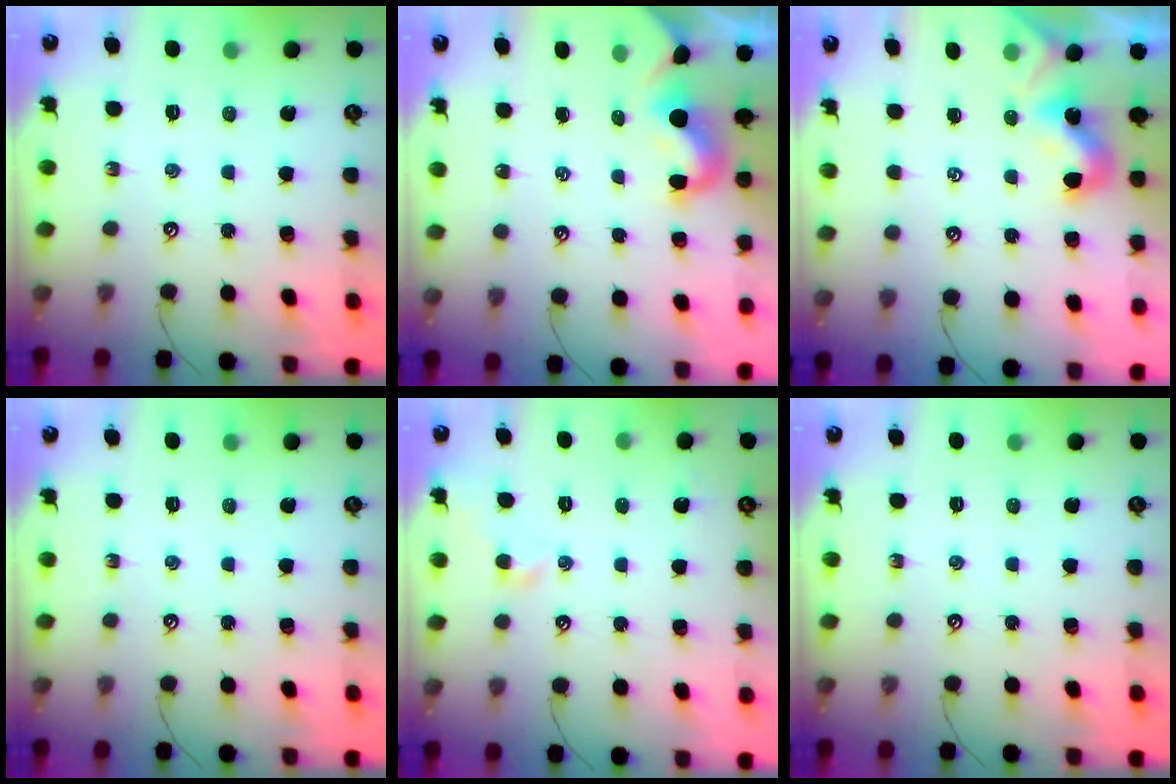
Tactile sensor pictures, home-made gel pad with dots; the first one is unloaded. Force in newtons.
{"total": 1.7, "press": 1.7, "slide": 0.2}
{"total": 1.8, "press": 1.8, "slide": 0.4}
{"total": 0.0}
{"total": 2.7, "press": 2.6, "slide": 0.7}
{"total": 0.0}